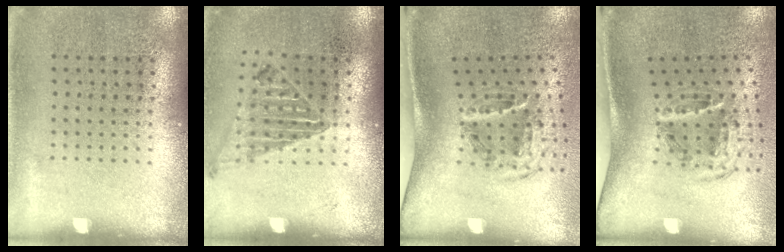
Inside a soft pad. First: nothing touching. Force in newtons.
{"total": 1.0, "press": 1.0, "slide": 0.1}
{"total": 2.0, "press": 1.2, "slide": 1.5}
{"total": 1.8, "press": 1.1, "slide": 1.5}